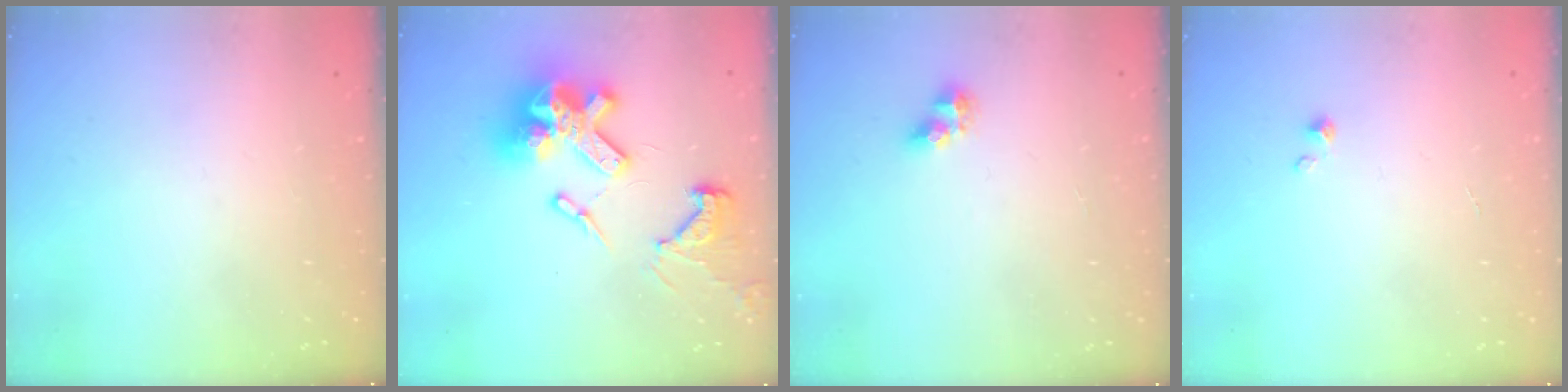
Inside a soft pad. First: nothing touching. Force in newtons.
{"total": 23.0, "press": 22.8, "slide": 2.4}
{"total": 6.2, "press": 6.2, "slide": 0.5}
{"total": 0.6, "press": 0.6, "slide": 0.1}